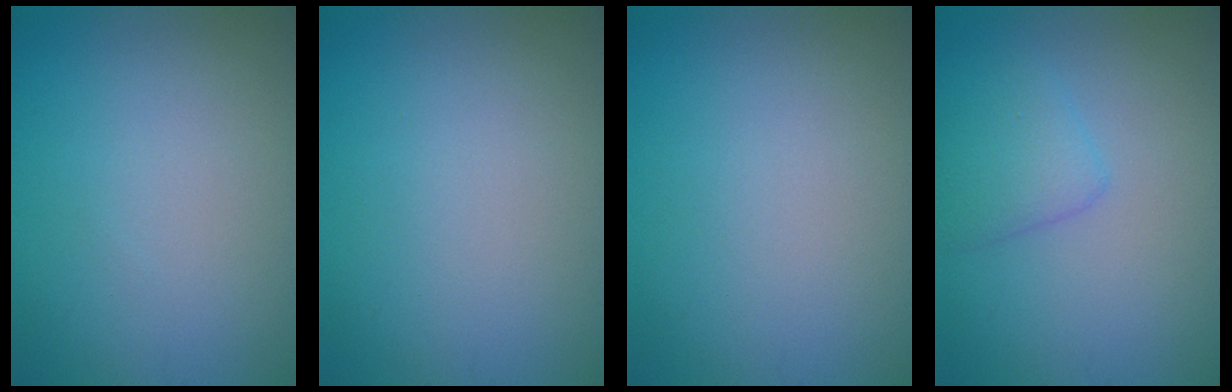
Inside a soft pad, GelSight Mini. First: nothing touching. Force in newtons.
{"total": 0.0}
{"total": 0.0}
{"total": 2.5, "press": 2.4, "slide": 0.2}